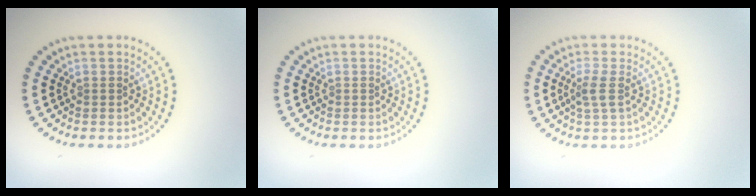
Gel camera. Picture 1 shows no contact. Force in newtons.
{"total": 0.0}
{"total": 1.8, "press": 1.3, "slide": 1.1}